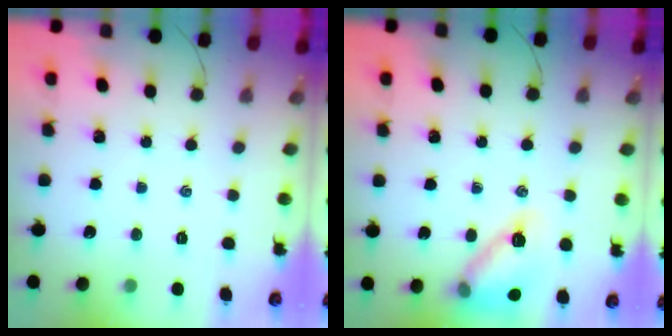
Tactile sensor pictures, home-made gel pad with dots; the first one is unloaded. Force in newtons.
{"total": 14.2, "press": 14.1, "slide": 1.6}